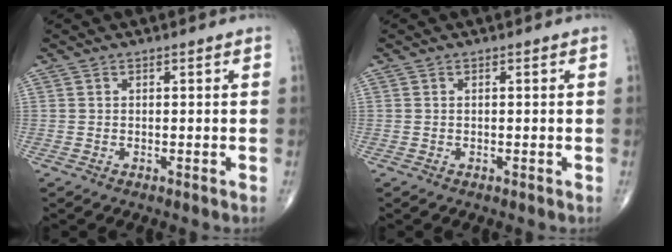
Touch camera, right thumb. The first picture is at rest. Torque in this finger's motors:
{"motor_torque": [0.04, 0.17, 0.03, 0.07, 0.01]}